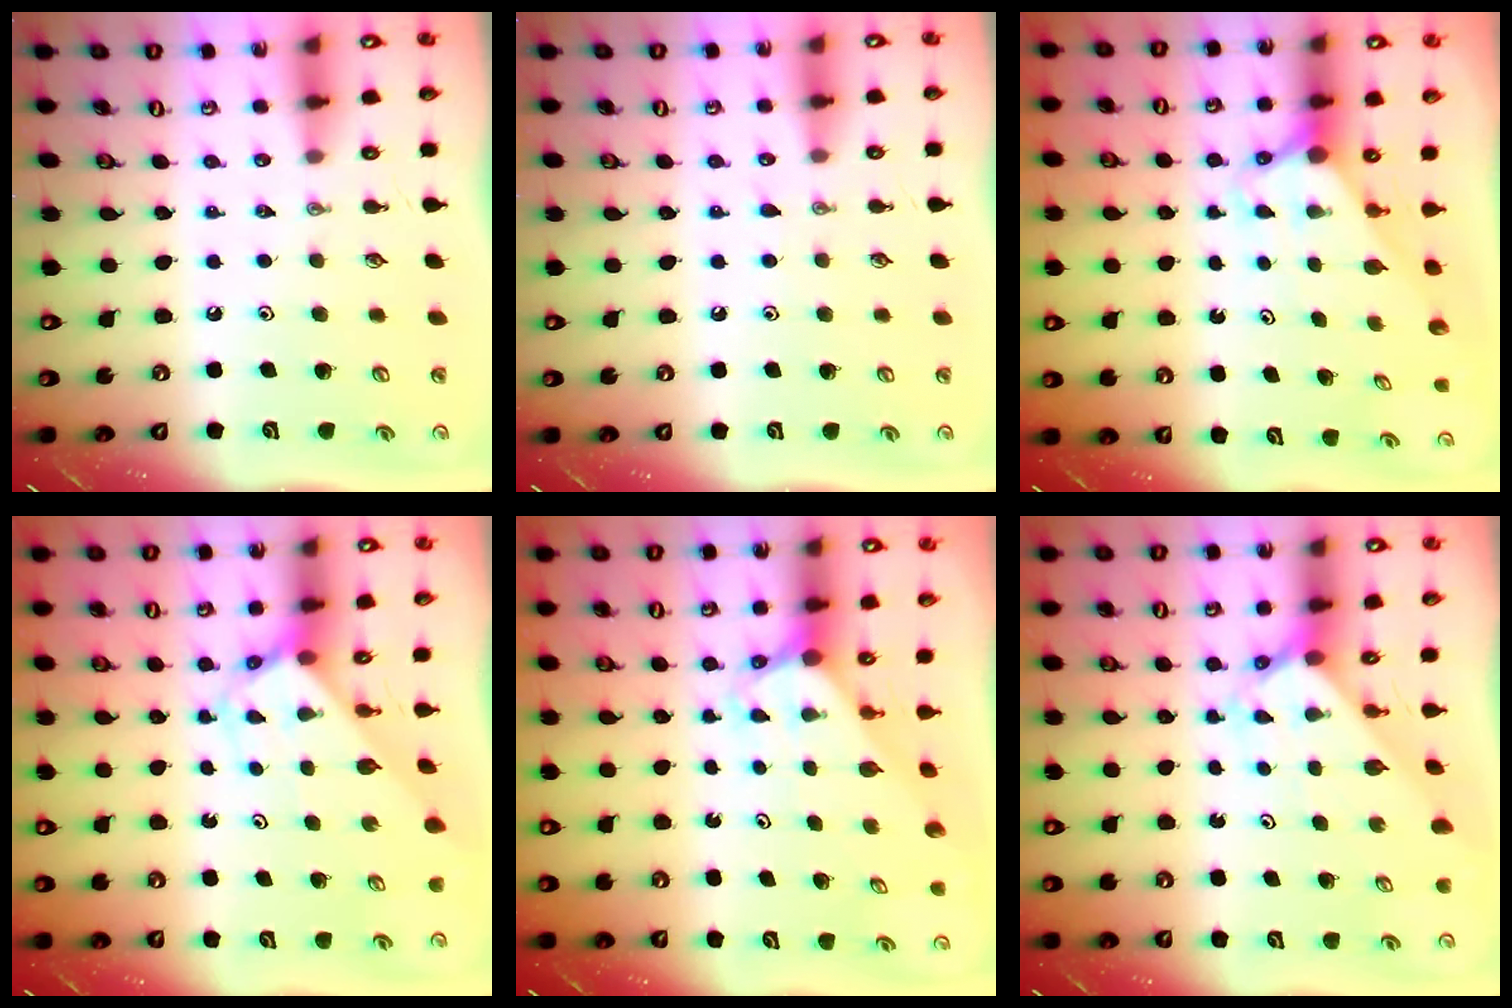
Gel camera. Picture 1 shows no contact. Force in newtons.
{"total": 5.1, "press": 5.0, "slide": 0.5}
{"total": 2.7, "press": 2.7, "slide": 0.0}
{"total": 2.7, "press": 2.7, "slide": 0.1}
{"total": 2.8, "press": 2.8, "slide": 0.2}
{"total": 2.0, "press": 2.0, "slide": 0.2}